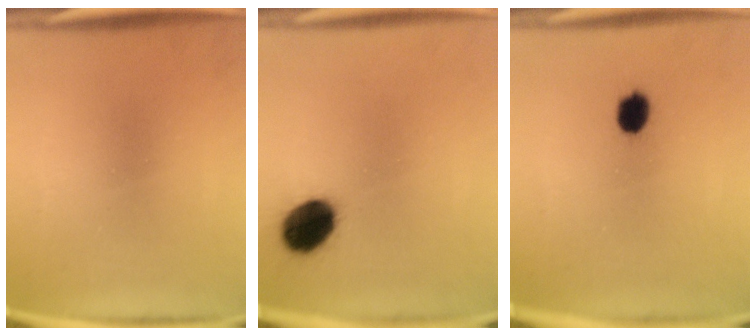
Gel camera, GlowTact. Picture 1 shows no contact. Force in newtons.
{"total": 10.1}
{"total": 4.3}